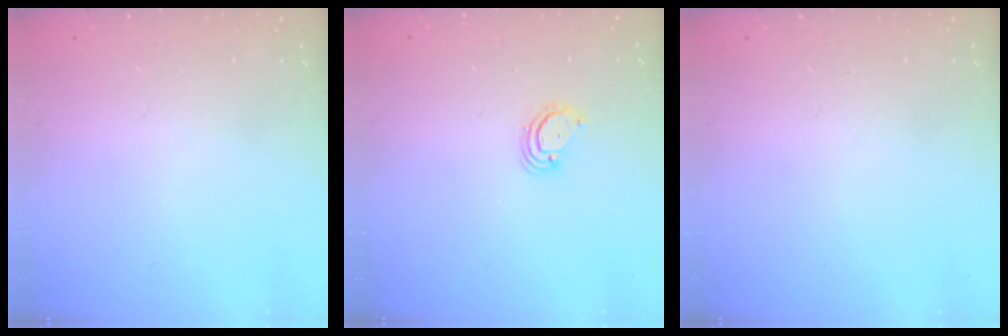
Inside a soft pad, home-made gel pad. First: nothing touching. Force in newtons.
{"total": 2.9, "press": 2.9, "slide": 0.3}
{"total": 0.0}